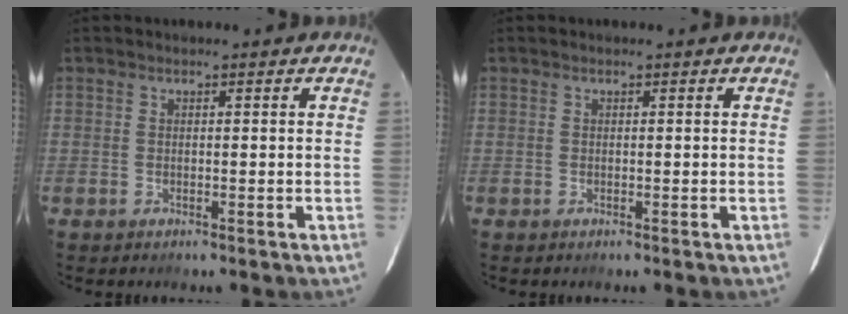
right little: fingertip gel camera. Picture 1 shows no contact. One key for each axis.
{"total": 0.0}